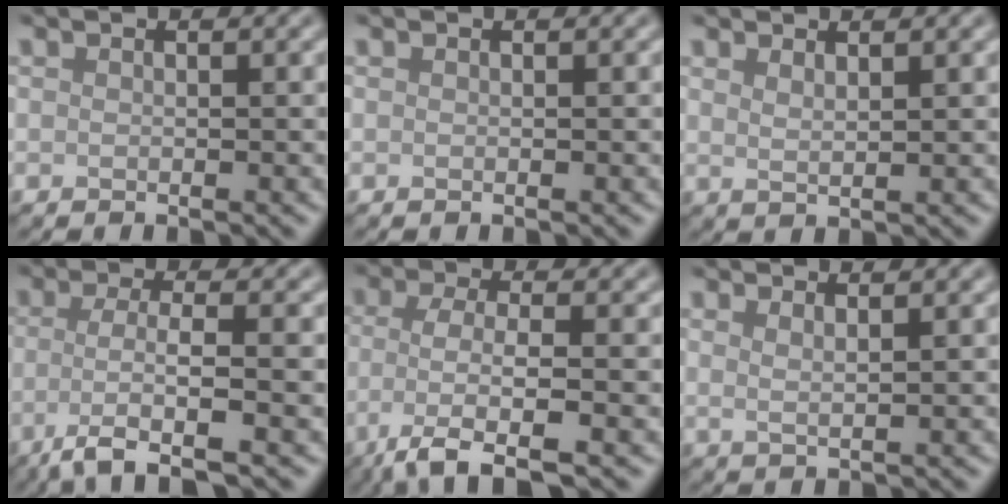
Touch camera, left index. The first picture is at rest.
{"total": 0.0}
{"total": 1.5, "force": [1.1, 0.4, 0.9], "torque": [-0.010, -0.002, 0.018]}
{"total": 4.9, "force": [-1.7, 1.0, 4.4], "torque": [-0.073, -0.004, -0.041]}
{"total": 5.2, "force": [-2.4, 1.3, 4.5], "torque": [-0.084, -0.006, -0.055]}
{"total": 1.7, "force": [1.1, 0.5, 1.2], "torque": [-0.016, -0.002, 0.011]}